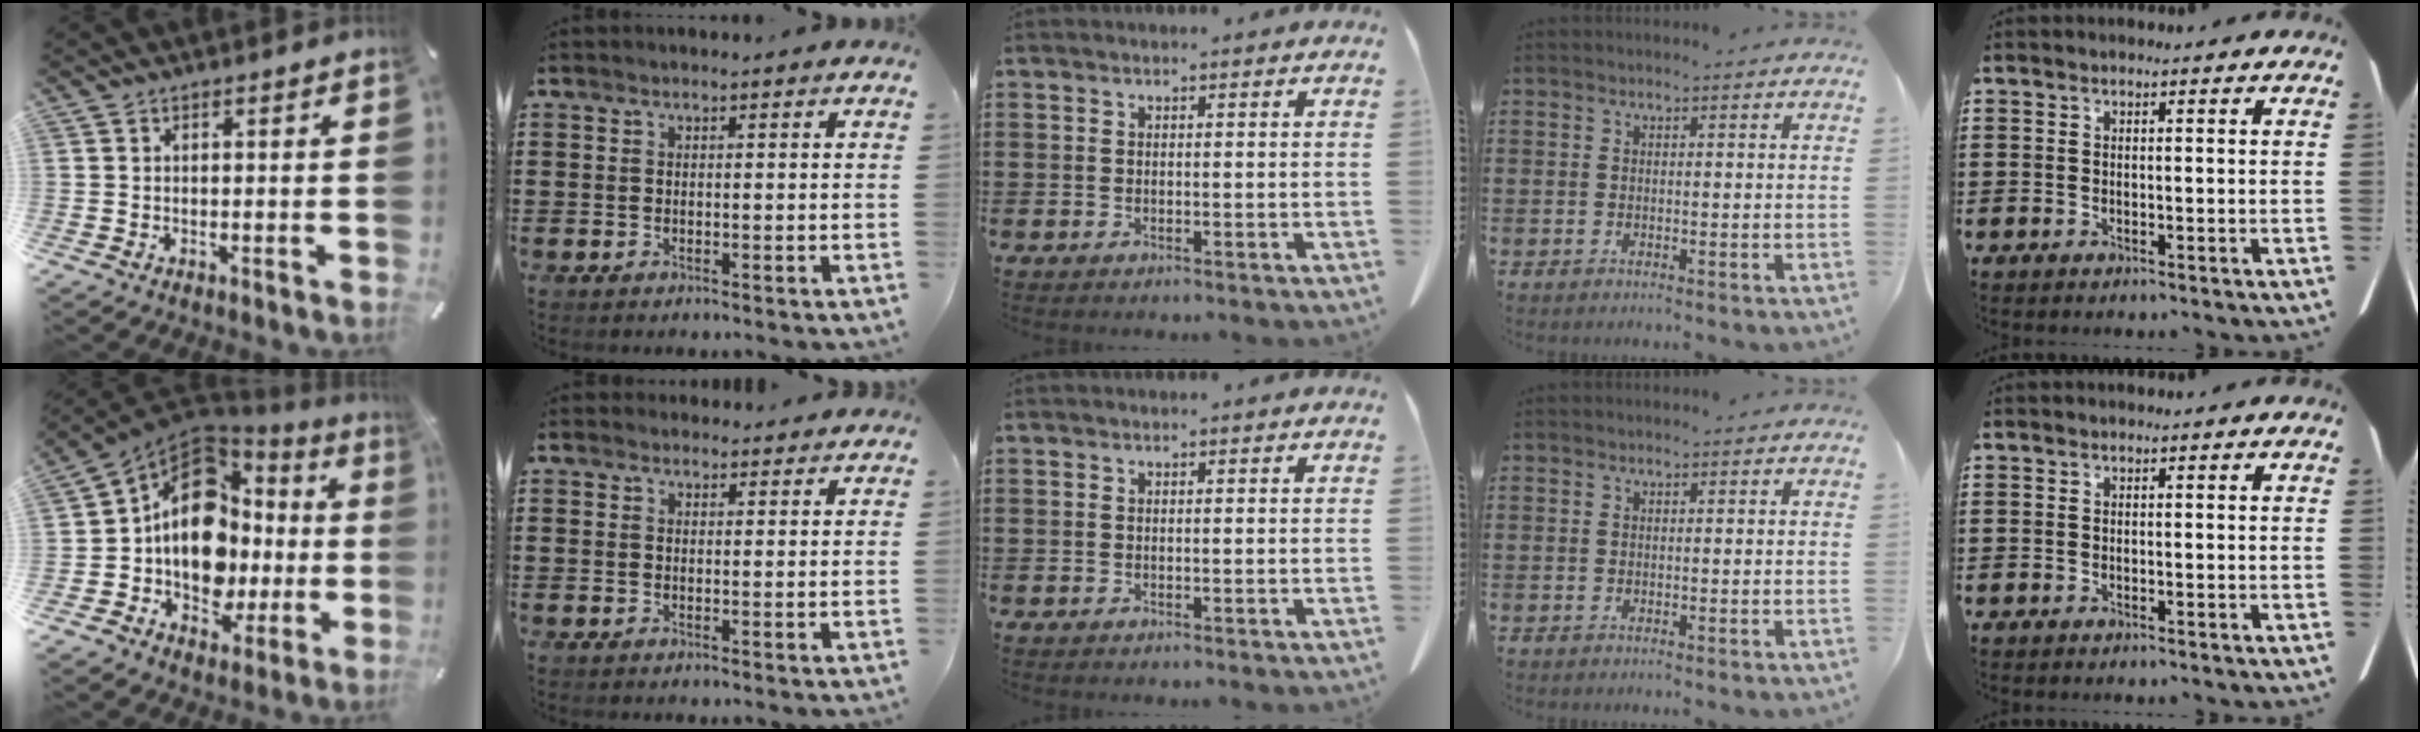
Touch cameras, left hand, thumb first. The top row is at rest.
{"thumb": {"total": 17.2, "force": [-0.1, 13.8, 10.2], "torque": [-0.184, -0.012, 0.000]}, "index": {"total": 1.9, "force": [1.8, 0.6, 0.1], "torque": [0.001, 0.000, 0.034]}}